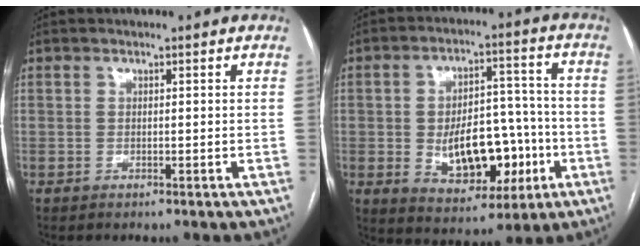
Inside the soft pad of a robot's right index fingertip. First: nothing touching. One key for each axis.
{"total": 14.0, "fx": -3.0, "fy": 7.7, "fz": 11.3, "tx": -0.176, "ty": 0.018, "tz": -0.033}